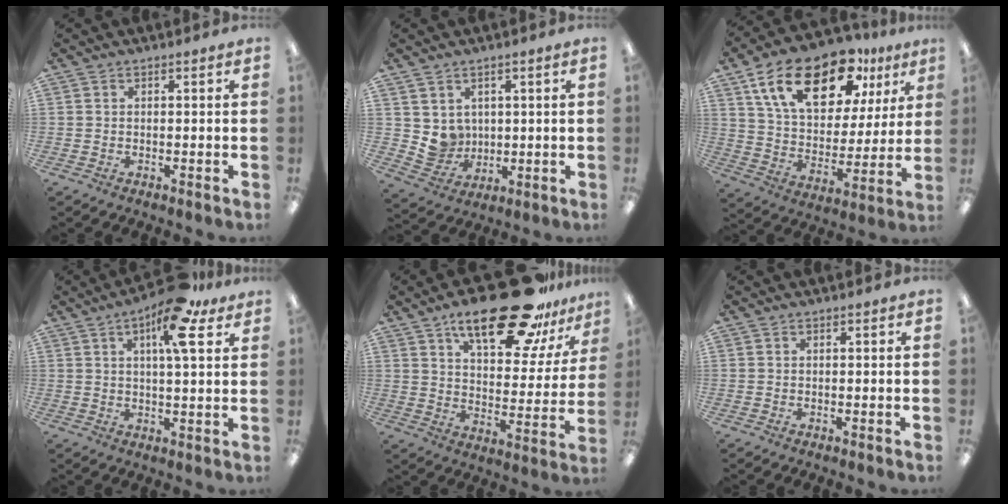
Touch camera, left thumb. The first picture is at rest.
{"total": 6.2, "force": [3.1, 5.4, 0.2], "torque": [-0.014, -0.023, 0.068]}
{"total": 21.6, "force": [12.8, 11.2, 13.3], "torque": [-0.229, -0.053, 0.224]}
{"total": 13.0, "force": [7.1, 3.9, 10.2], "torque": [-0.153, -0.027, 0.111]}
{"total": 23.2, "force": [16.3, 8.3, 14.3], "torque": [-0.210, -0.092, 0.267]}
{"total": 0.0}